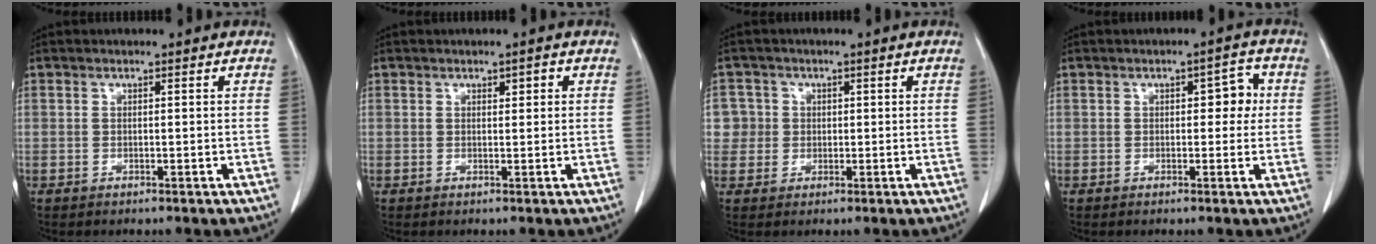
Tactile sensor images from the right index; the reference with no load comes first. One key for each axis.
{"total": 1.1, "fx": 0.5, "fy": 0.5, "fz": 0.9, "tx": -0.012, "ty": 0.002, "tz": 0.006}
{"total": 4.3, "fx": 0.5, "fy": 4.3, "fz": -0.1, "tx": 0.016, "ty": 0.016, "tz": 0.013}
{"total": 3.7, "fx": 0.5, "fy": 1.9, "fz": 3.1, "tx": -0.034, "ty": 0.018, "tz": 0.005}